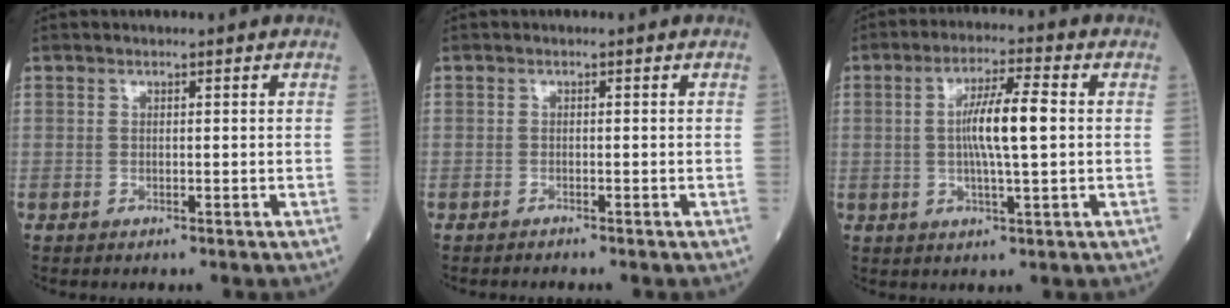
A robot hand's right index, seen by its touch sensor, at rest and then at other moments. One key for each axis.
{"total": 0.9, "fx": -0.9, "fy": -0.1, "fz": 0.1, "tx": -0.005, "ty": 0.000, "tz": -0.014}
{"total": 8.0, "fx": 0.5, "fy": 0.5, "fz": 7.9, "tx": -0.145, "ty": 0.004, "tz": 0.004}